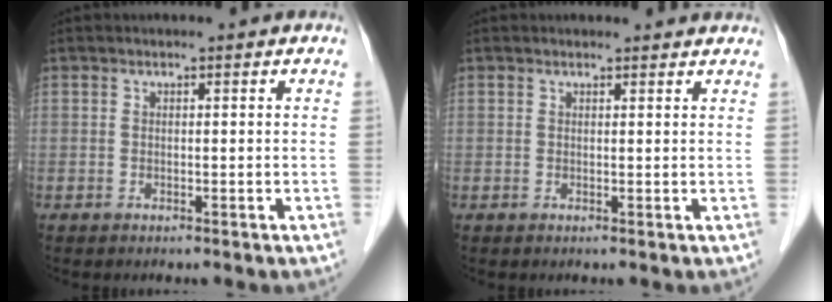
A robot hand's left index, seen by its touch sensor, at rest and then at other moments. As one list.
[{"total": 3.3, "force": [3.2, 0.7, 0.4], "torque": [-0.008, 0.010, 0.028]}]